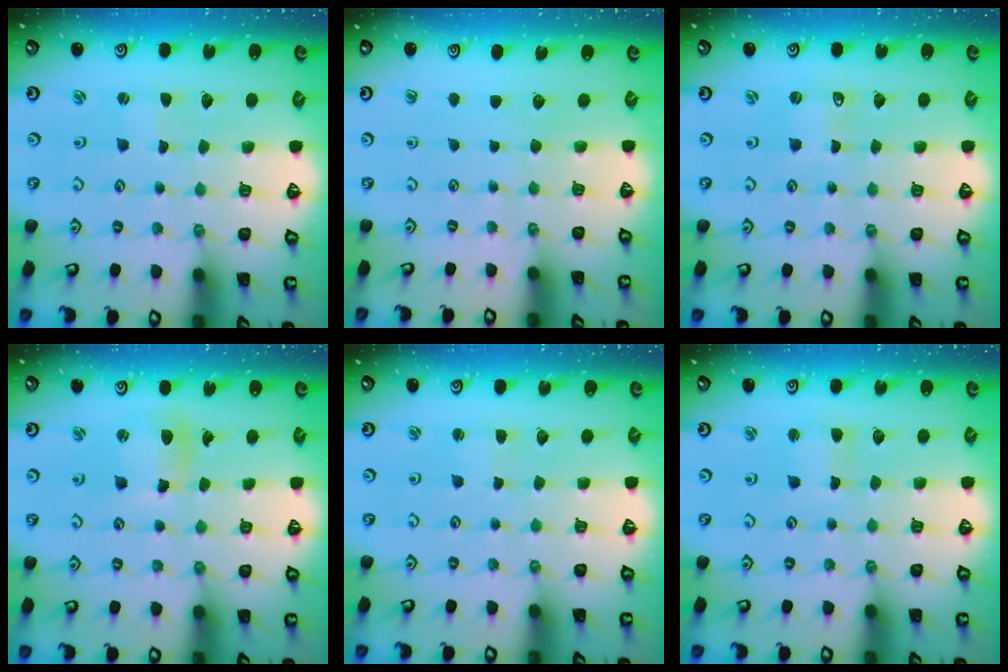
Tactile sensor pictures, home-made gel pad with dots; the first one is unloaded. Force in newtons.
{"total": 0.0}
{"total": 0.7, "press": 0.7, "slide": 0.0}
{"total": 8.7, "press": 8.6, "slide": 1.1}
{"total": 1.6, "press": 1.6, "slide": 0.3}
{"total": 1.9, "press": 1.9, "slide": 0.2}